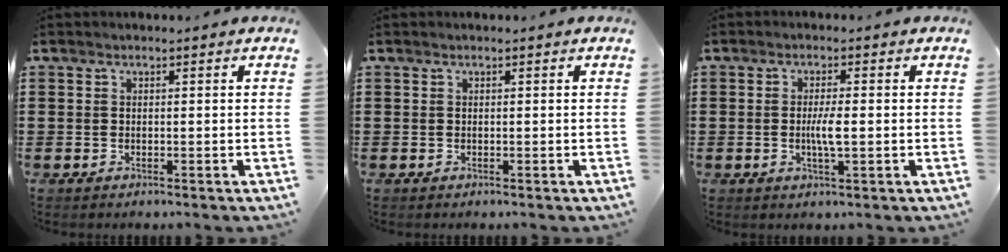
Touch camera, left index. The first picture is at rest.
{"total": 0.0}
{"total": 3.5, "force": [-0.3, 0.6, 3.4], "torque": [-0.069, -0.004, -0.010]}